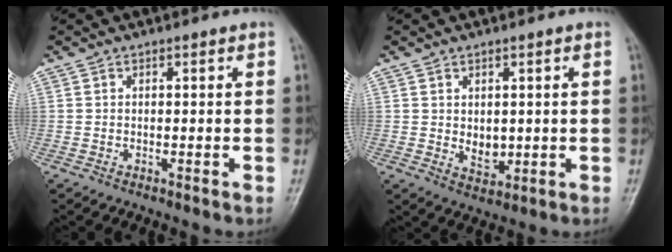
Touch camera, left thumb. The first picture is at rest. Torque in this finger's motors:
{"motor_torque": [0.03, 0.12, 0.06, -0.02, 0.02]}